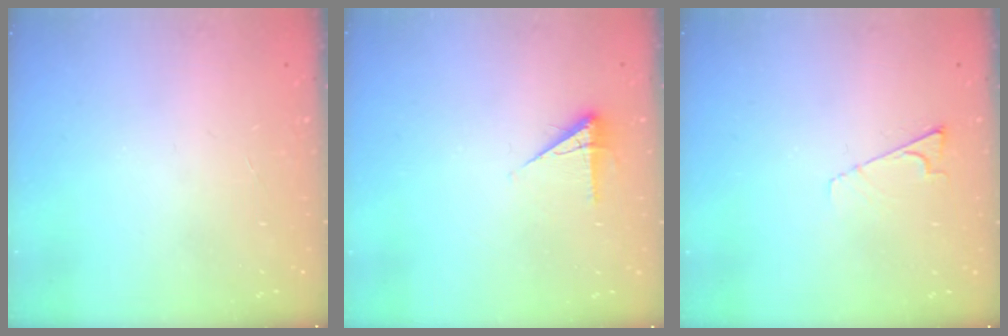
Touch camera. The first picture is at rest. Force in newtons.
{"total": 4.8, "press": 4.7, "slide": 0.9}
{"total": 5.7, "press": 5.6, "slide": 0.7}